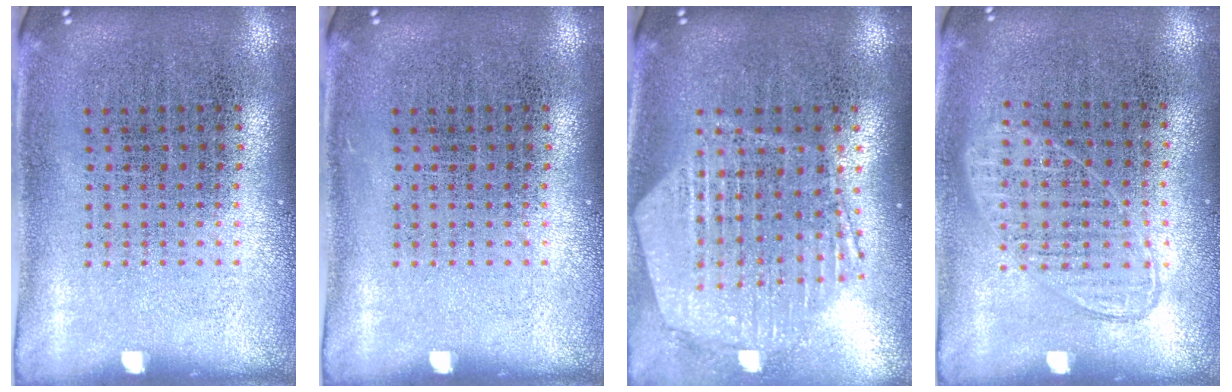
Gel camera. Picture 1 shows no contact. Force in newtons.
{"total": 0.0}
{"total": 1.4, "press": 1.4, "slide": 0.3}
{"total": 0.9, "press": 0.8, "slide": 0.3}